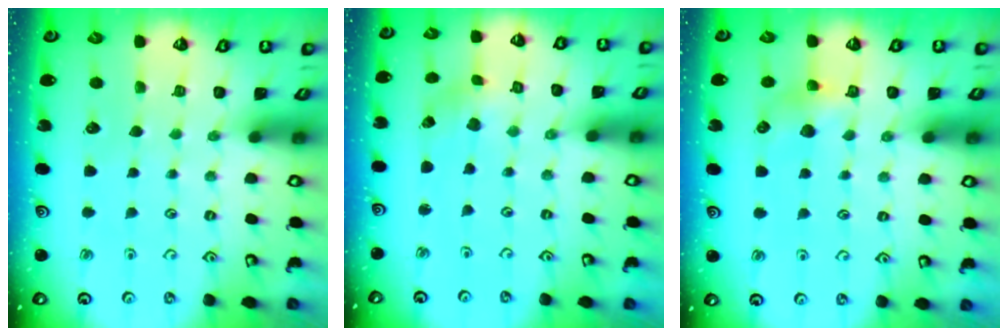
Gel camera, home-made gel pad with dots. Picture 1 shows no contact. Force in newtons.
{"total": 1.1, "press": 1.1, "slide": 0.1}
{"total": 5.5, "press": 5.5, "slide": 0.5}